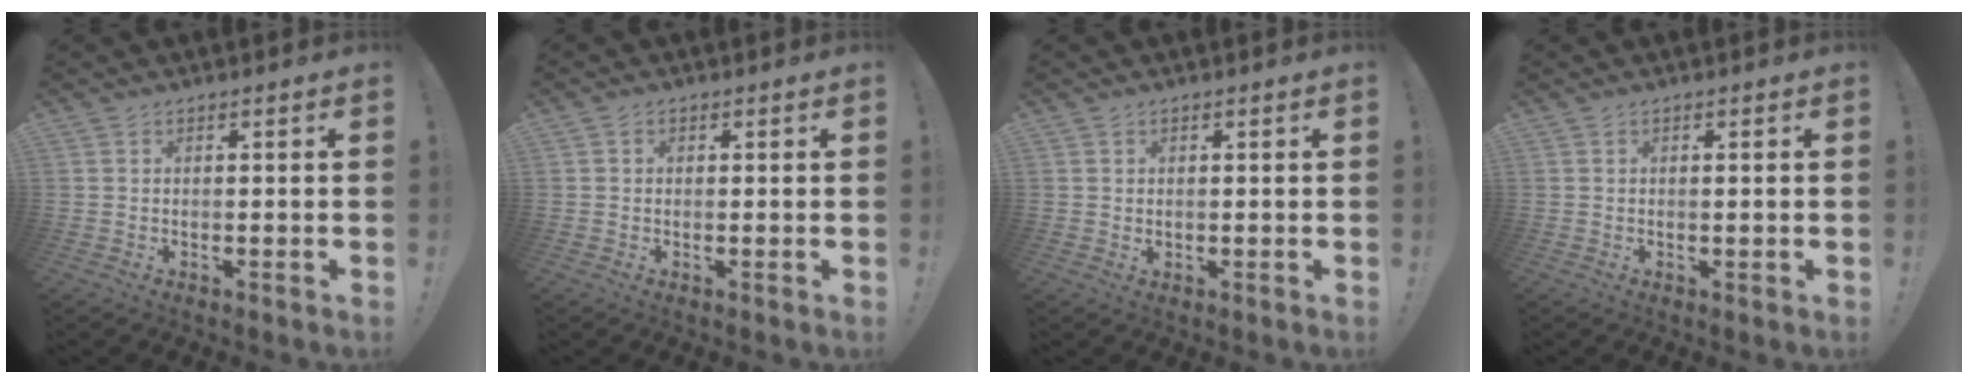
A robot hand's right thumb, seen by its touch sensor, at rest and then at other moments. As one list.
[{"total": 1.0, "force": [0.1, 1.0, 0.3], "torque": [0.003, 0.000, 0.000]}, {"total": 0.6, "force": [0.4, 0.5, 0.1], "torque": [0.005, -0.001, 0.005]}, {"total": 0.8, "force": [0.3, 0.2, 0.8], "torque": [0.001, -0.006, 0.002]}]